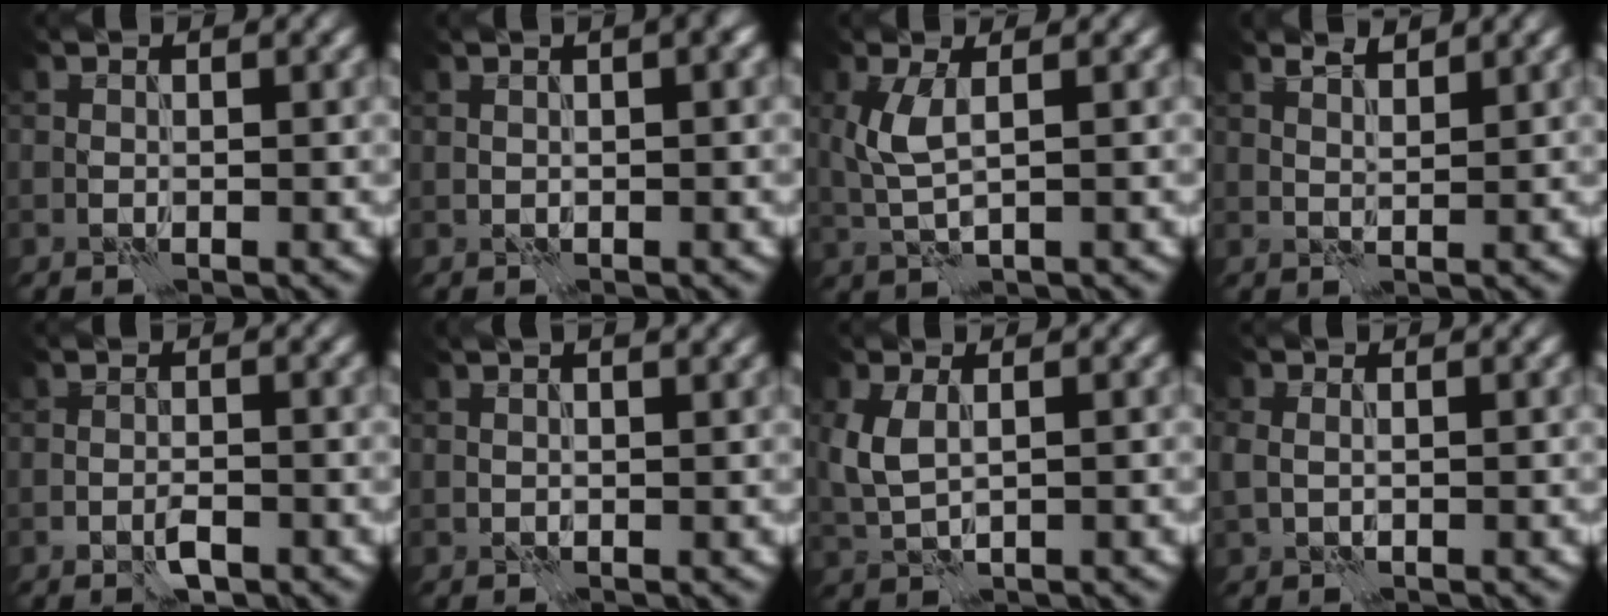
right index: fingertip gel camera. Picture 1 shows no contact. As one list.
[{"total": 2.2, "force": [1.2, 0.5, 1.7], "torque": [-0.021, 0.006, 0.013]}, {"total": 3.3, "force": [0.6, 1.1, 3.0], "torque": [-0.072, 0.002, 0.014]}, {"total": 1.7, "force": [1.5, 0.2, 0.7], "torque": [-0.008, -0.005, 0.027]}, {"total": 1.7, "force": [-0.9, 0.7, 1.2], "torque": [-0.024, 0.000, -0.018]}, {"total": 3.9, "force": [2.8, 1.5, 2.3], "torque": [-0.021, 0.022, 0.021]}, {"total": 3.1, "force": [0.7, 1.4, 2.6], "torque": [-0.069, 0.005, 0.016]}, {"total": 1.5, "force": [0.1, 1.1, 1.0], "torque": [-0.023, 0.000, 0.006]}]